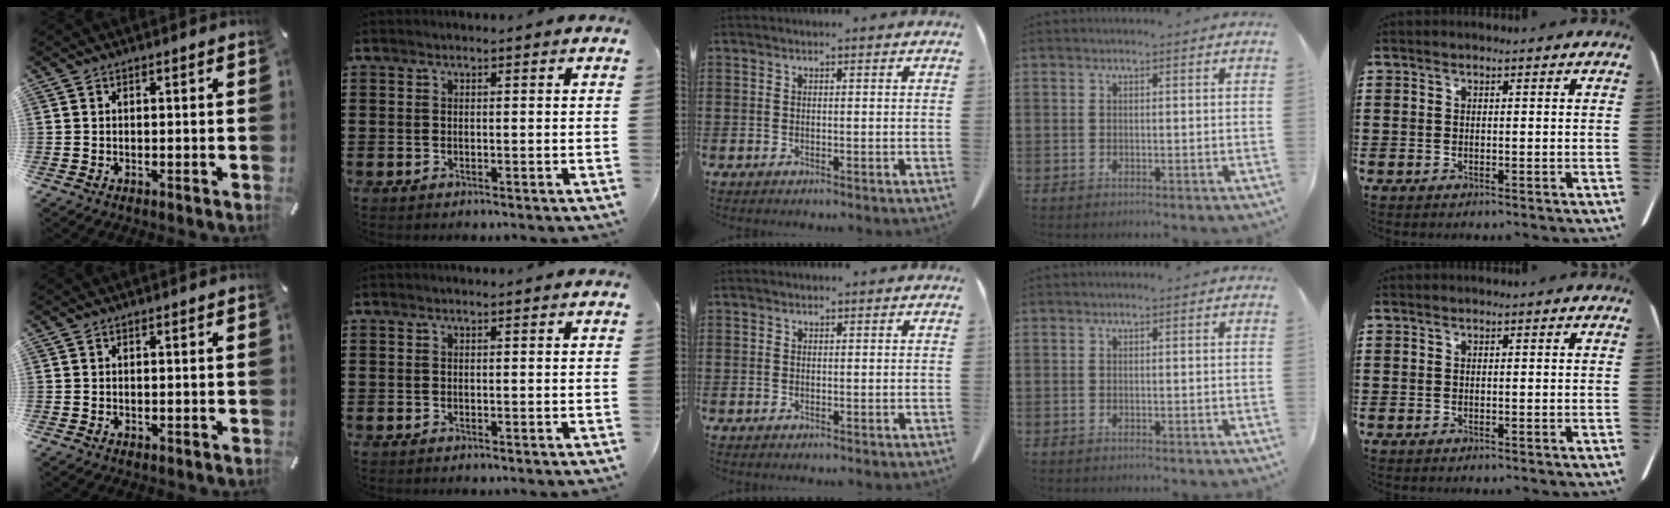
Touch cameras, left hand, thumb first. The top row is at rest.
{}